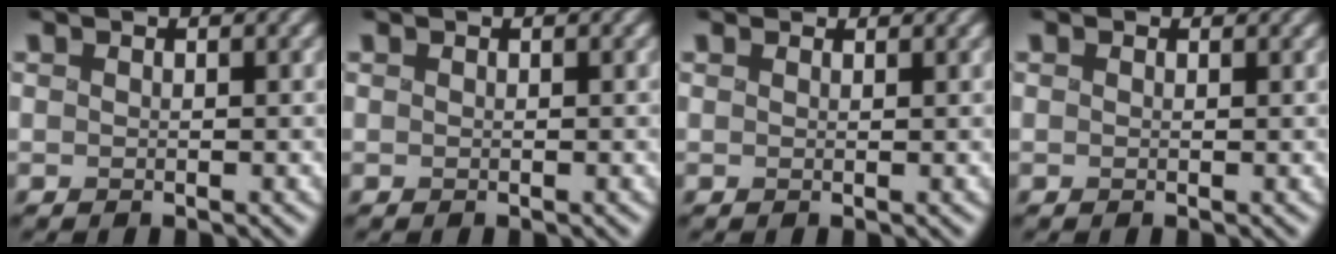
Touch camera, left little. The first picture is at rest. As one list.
[{"total": 0.0}, {"total": 1.7, "force": [1.5, 0.7, 0.4], "torque": [-0.009, -0.001, 0.027]}, {"total": 1.0, "force": [0.7, 0.6, 0.3], "torque": [-0.006, -0.001, 0.010]}]